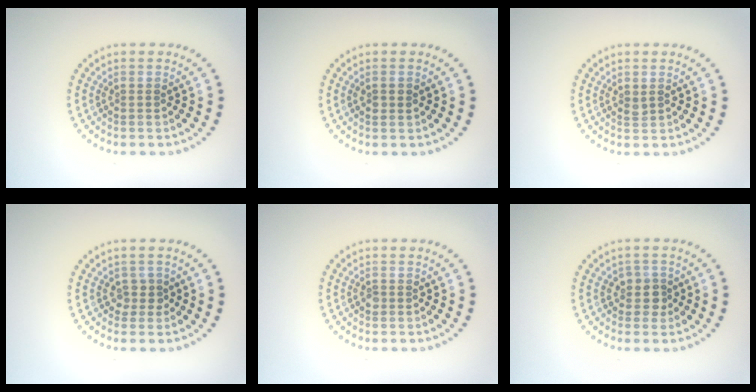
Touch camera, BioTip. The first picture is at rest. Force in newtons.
{"total": 1.0, "press": 1.0, "slide": 0.2}
{"total": 0.5, "press": 0.5, "slide": 0.3}
{"total": 1.2, "press": 0.9, "slide": 0.8}
{"total": 0.7, "press": 0.6, "slide": 0.2}
{"total": 1.9, "press": 1.6, "slide": 1.1}